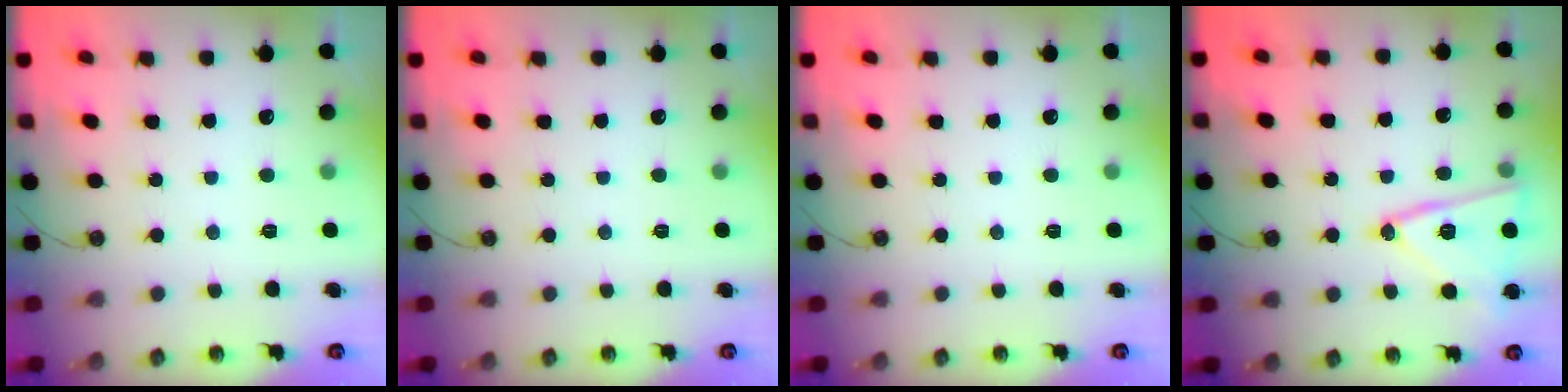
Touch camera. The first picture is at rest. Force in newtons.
{"total": 0.0}
{"total": 0.0}
{"total": 15.2, "press": 15.0, "slide": 2.3}